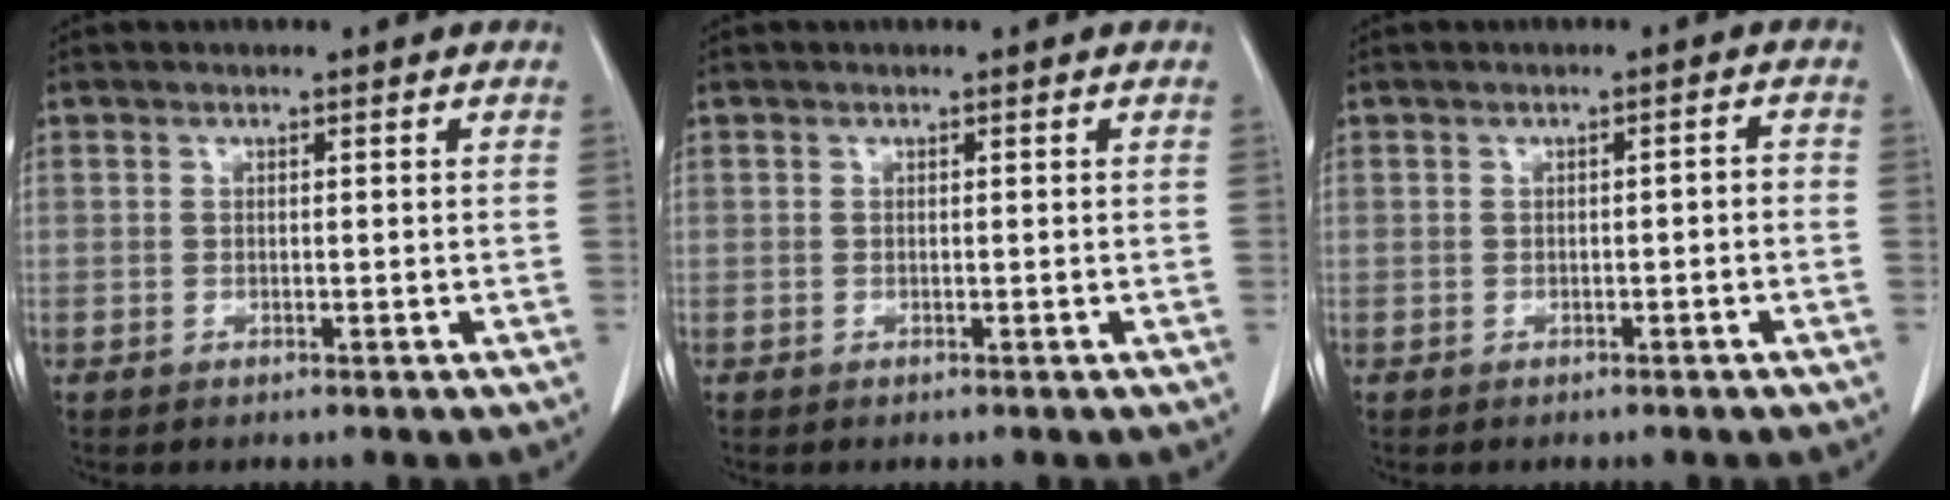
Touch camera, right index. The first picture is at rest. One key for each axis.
{"total": 0.0}
{"total": 1.2, "fx": -0.4, "fy": 0.4, "fz": 1.0, "tx": -0.013, "ty": 0.006, "tz": -0.005}